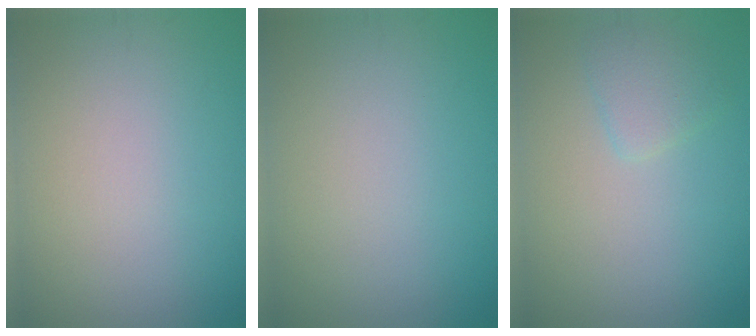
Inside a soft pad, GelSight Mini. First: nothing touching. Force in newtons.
{"total": 0.0}
{"total": 1.7, "press": 1.7, "slide": 0.2}